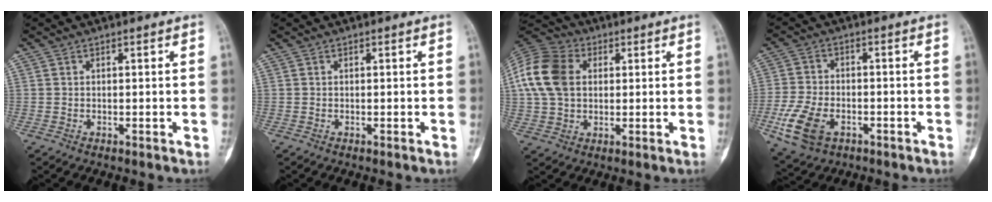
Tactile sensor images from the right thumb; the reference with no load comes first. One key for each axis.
{"total": 0.0}
{"total": 14.5, "fx": 2.6, "fy": 10.6, "fz": 9.6, "tx": -0.184, "ty": 0.019, "tz": 0.043}
{"total": 10.3, "fx": -4.1, "fy": 6.4, "fz": 6.9, "tx": -0.140, "ty": 0.008, "tz": -0.073}